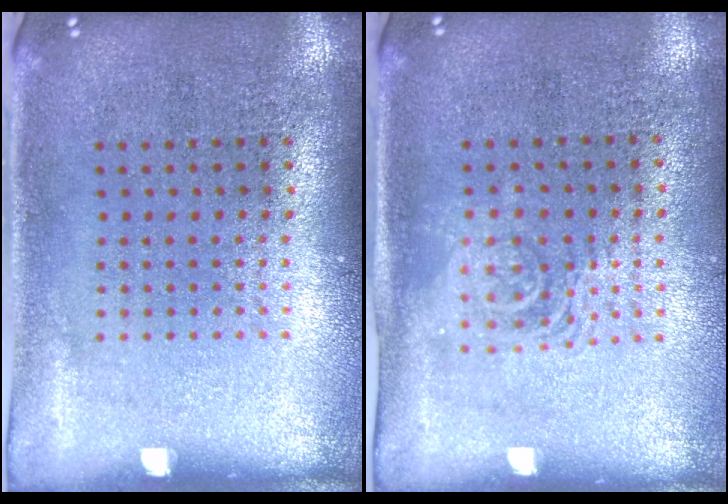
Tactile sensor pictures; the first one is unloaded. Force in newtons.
{"total": 1.4, "press": 1.2, "slide": 0.7}